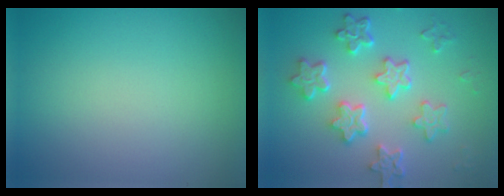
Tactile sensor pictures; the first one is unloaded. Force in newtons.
{"total": 5.8, "press": 4.5, "slide": 3.6}